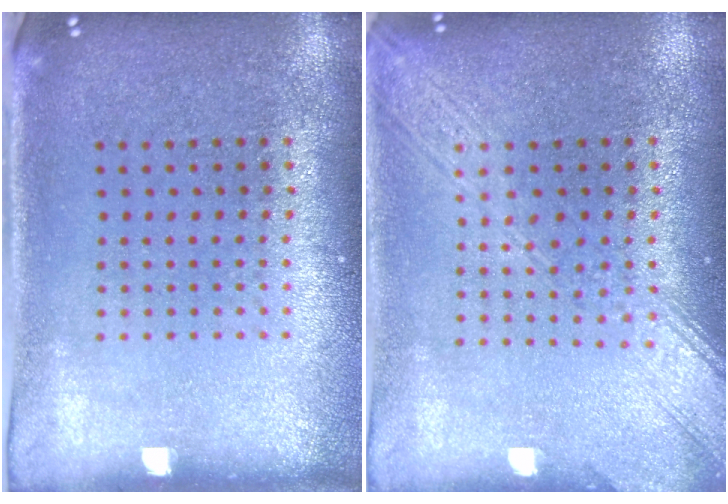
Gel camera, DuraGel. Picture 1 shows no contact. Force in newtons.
{"total": 3.2, "press": 3.2, "slide": 0.4}